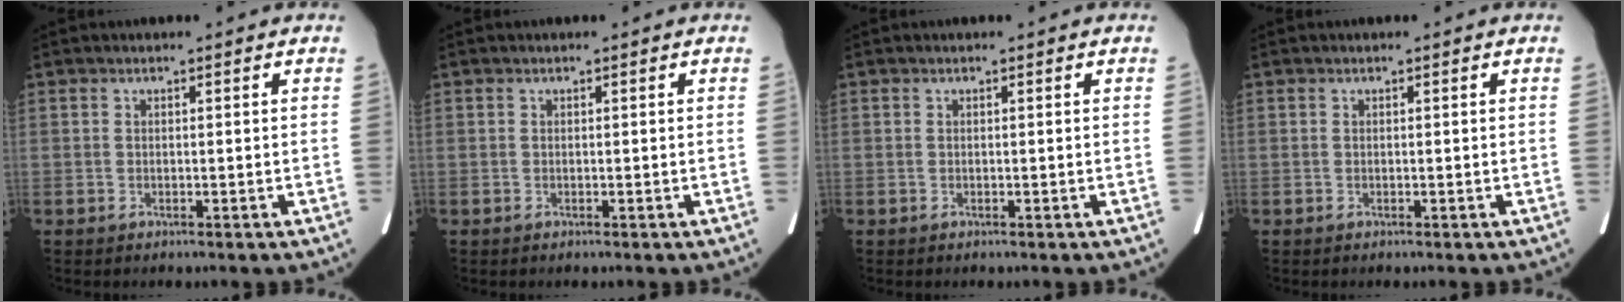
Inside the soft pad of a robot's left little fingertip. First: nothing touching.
{"total": 0.0}
{"total": 0.0}
{"total": 0.0}